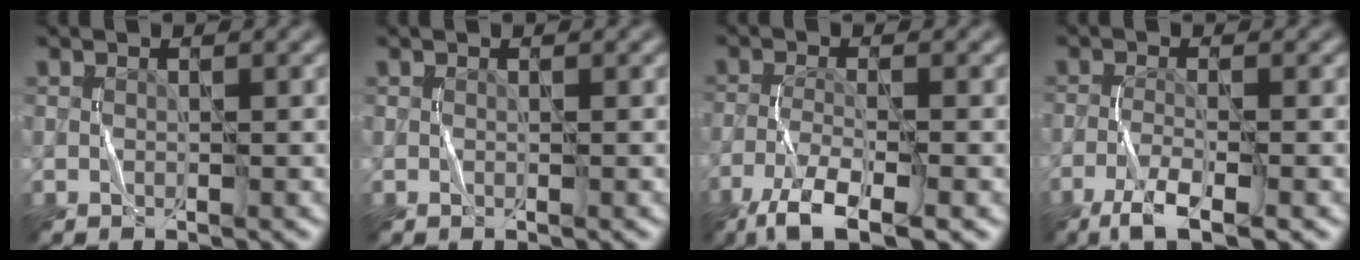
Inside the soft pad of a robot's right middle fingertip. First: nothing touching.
{"total": 0.0}
{"total": 6.0, "force": [-4.0, 1.3, 4.2], "torque": [-0.078, -0.006, -0.081]}
{"total": 4.0, "force": [-2.6, 0.7, 3.0], "torque": [-0.059, -0.003, -0.055]}